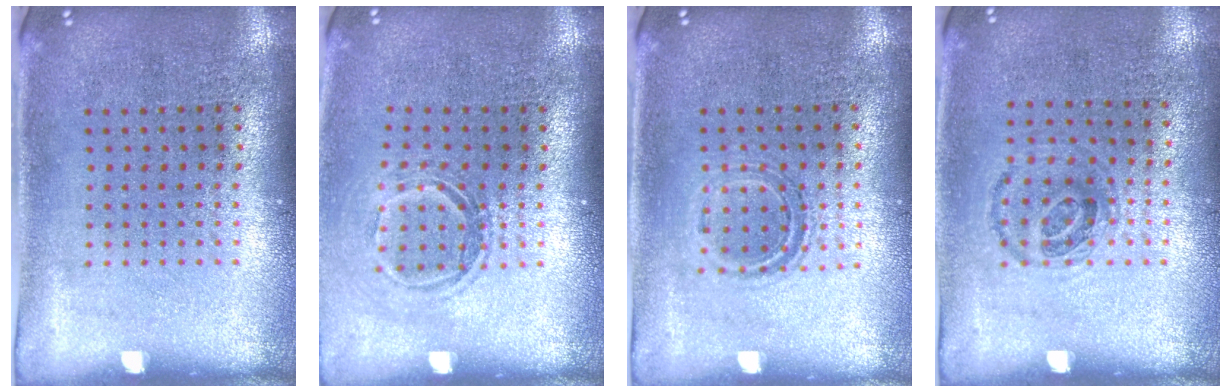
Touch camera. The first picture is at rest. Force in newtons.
{"total": 1.5, "press": 1.1, "slide": 1.0}
{"total": 1.1, "press": 0.9, "slide": 0.6}
{"total": 0.9, "press": 0.7, "slide": 0.5}